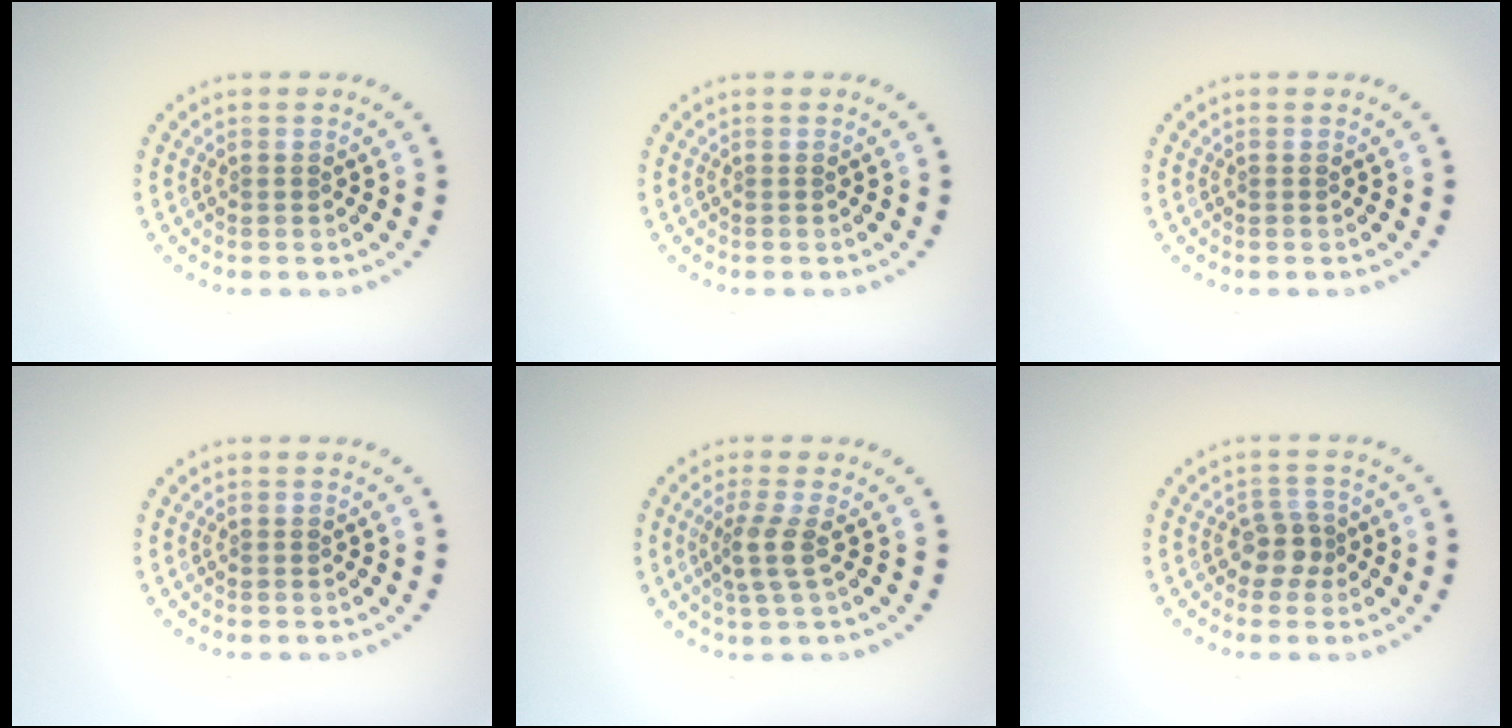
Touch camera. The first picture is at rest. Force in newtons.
{"total": 0.0}
{"total": 0.0}
{"total": 0.0}
{"total": 2.4, "press": 1.8, "slide": 1.6}
{"total": 2.3, "press": 1.9, "slide": 1.3}